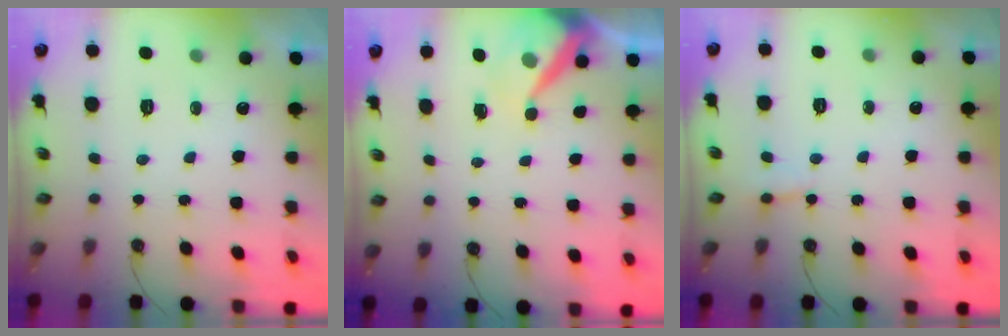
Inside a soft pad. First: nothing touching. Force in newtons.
{"total": 9.1, "press": 9.0, "slide": 0.7}
{"total": 3.7, "press": 3.6, "slide": 0.5}